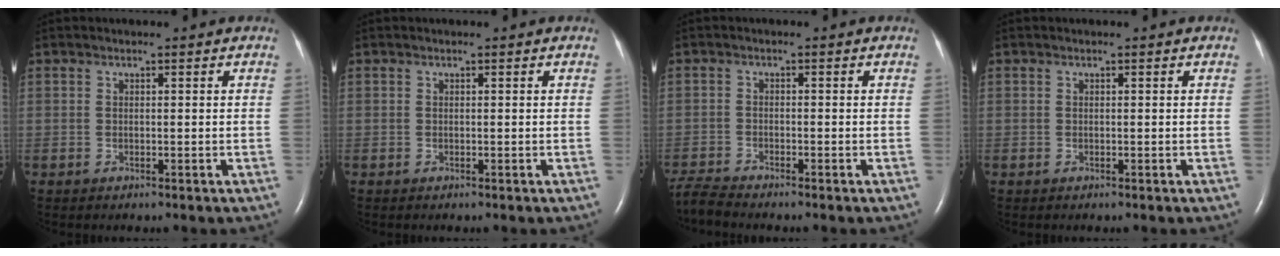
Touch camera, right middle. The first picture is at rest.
{"total": 0.0}
{"total": 3.2, "force": [-3.0, -0.9, 0.1], "torque": [-0.014, -0.021, -0.062]}
{"total": 0.0}